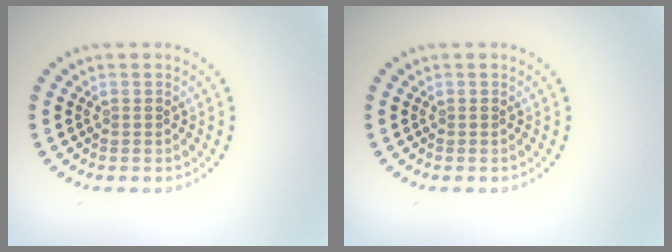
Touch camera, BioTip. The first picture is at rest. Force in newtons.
{"total": 0.0}